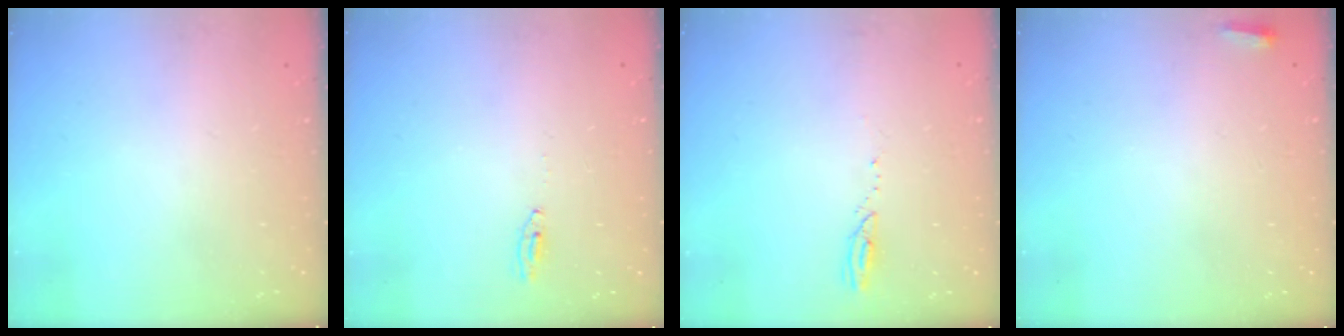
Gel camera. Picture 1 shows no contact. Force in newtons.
{"total": 2.0, "press": 2.0, "slide": 0.2}
{"total": 2.4, "press": 2.4, "slide": 0.3}
{"total": 2.7, "press": 2.6, "slide": 0.9}